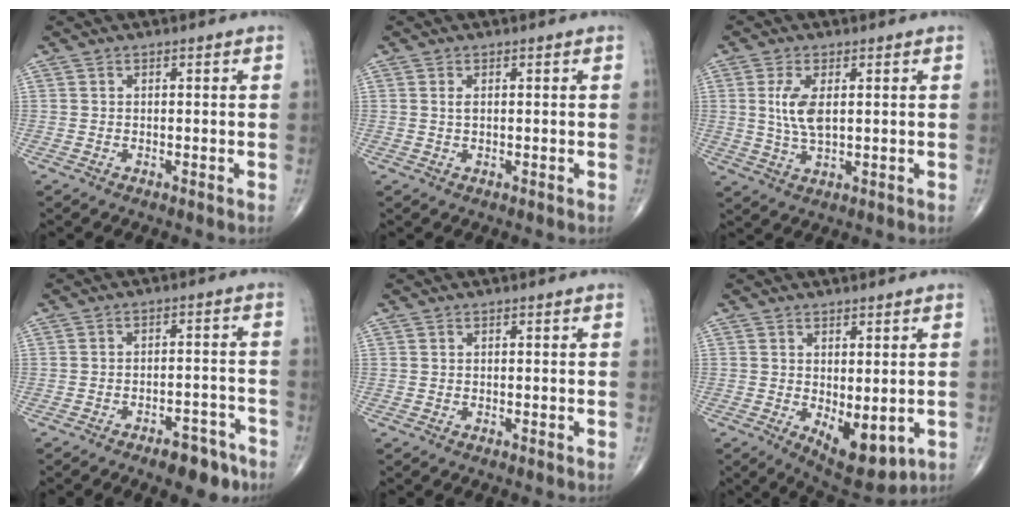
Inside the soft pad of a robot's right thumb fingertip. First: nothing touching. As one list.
[{"total": 1.0, "force": [0.2, 0.4, 0.8], "torque": [-0.017, 0.000, 0.004]}, {"total": 6.1, "force": [1.1, 2.6, 5.4], "torque": [-0.115, -0.007, 0.025]}, {"total": 6.9, "force": [-4.8, 2.9, 3.9], "torque": [-0.036, 0.035, -0.065]}, {"total": 0.0}, {"total": 8.5, "force": [-1.5, 3.9, 7.4], "torque": [-0.090, -0.018, -0.007]}]